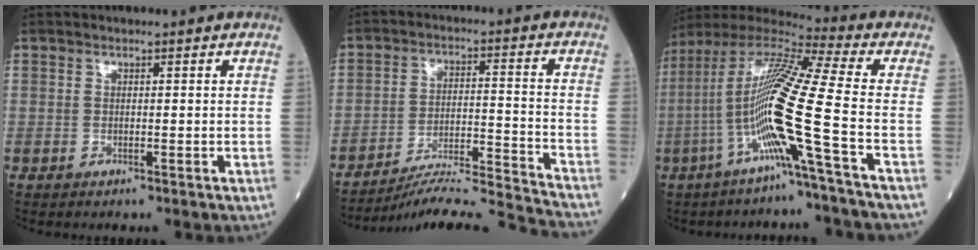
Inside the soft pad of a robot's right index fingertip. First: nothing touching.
{"total": 16.5, "force": [-15.8, -2.3, 3.9], "torque": [-0.058, -0.008, -0.238]}
{"total": 16.6, "force": [-4.9, -1.9, 15.7], "torque": [-0.310, -0.002, -0.109]}